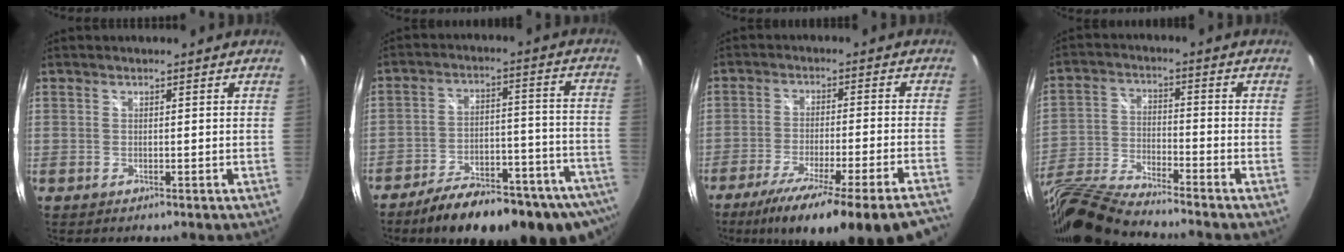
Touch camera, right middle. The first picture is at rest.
{"total": 25.3, "force": [-20.0, 7.3, 13.5], "torque": [-0.193, -0.018, -0.260]}
{"total": 23.7, "force": [-19.8, -0.6, 13.2], "torque": [-0.213, -0.071, -0.294]}
{"total": 15.5, "force": [-13.2, 2.0, 7.8], "torque": [-0.177, -0.030, -0.254]}